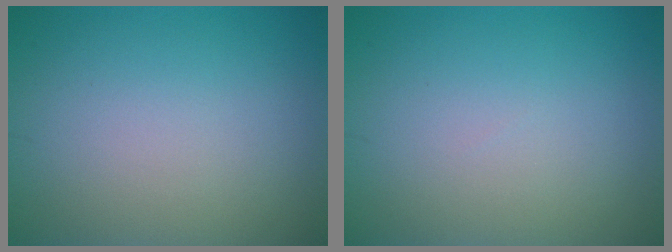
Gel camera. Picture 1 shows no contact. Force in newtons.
{"total": 0.0}